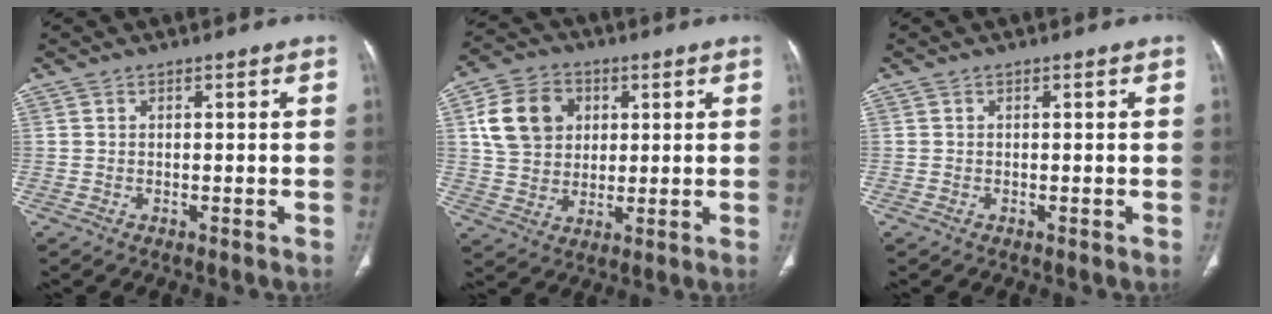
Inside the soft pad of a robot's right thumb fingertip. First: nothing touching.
{"total": 12.0, "force": [3.2, 9.8, 6.1], "torque": [-0.089, 0.002, 0.058]}
{"total": 0.0}